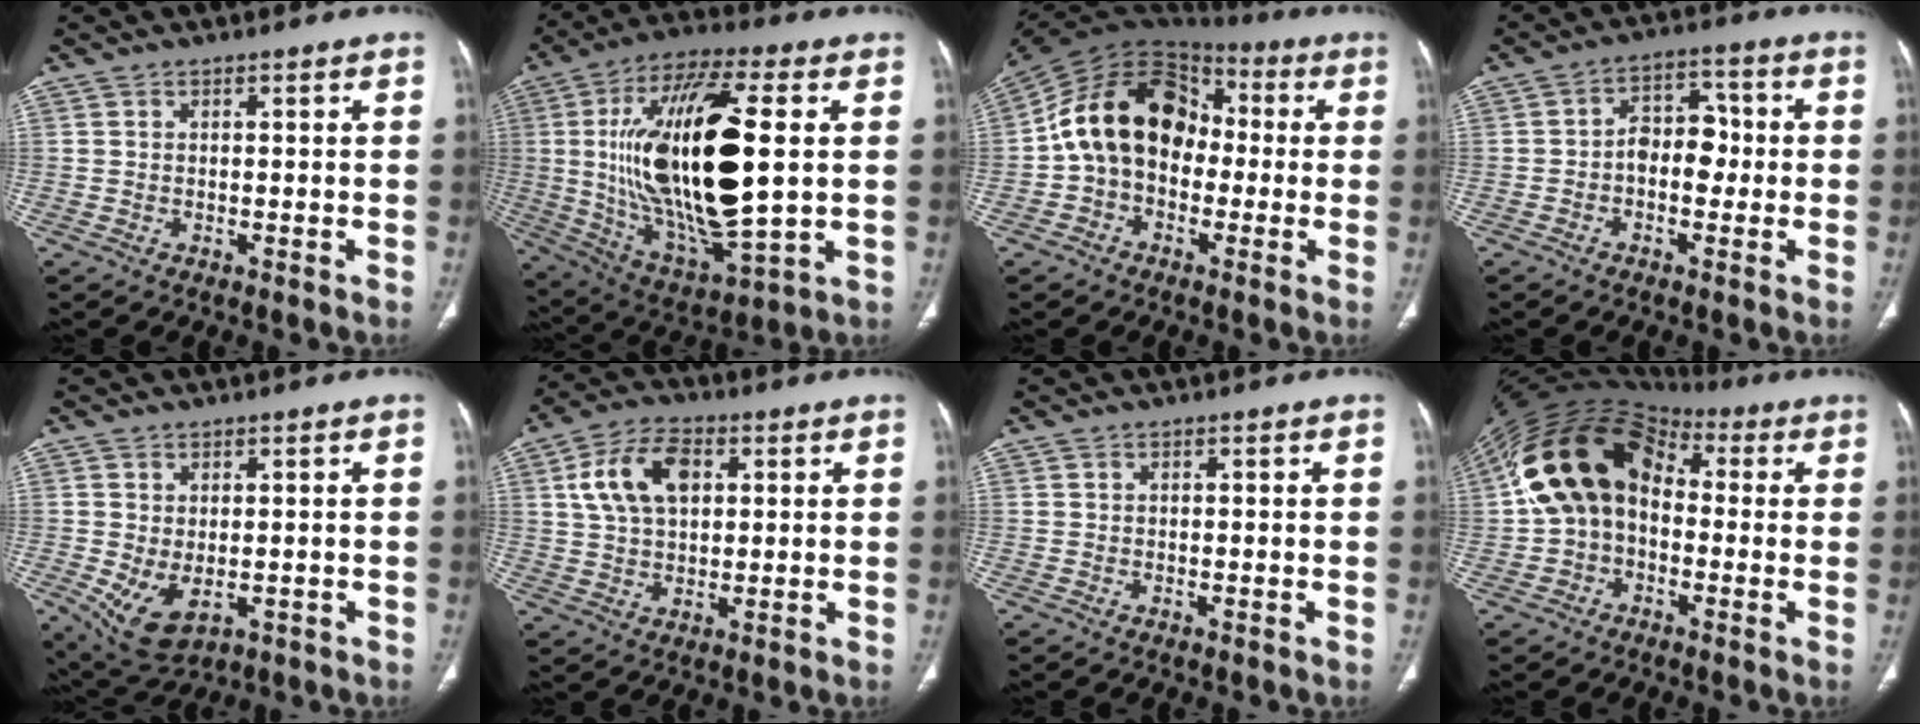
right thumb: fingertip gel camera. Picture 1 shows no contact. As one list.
[{"total": 28.4, "force": [2.6, 9.9, 26.5], "torque": [-0.503, -0.010, 0.051]}, {"total": 17.3, "force": [-0.5, 12.8, 11.7], "torque": [-0.175, 0.047, -0.023]}, {"total": 7.3, "force": [-0.9, 5.0, 5.2], "torque": [-0.048, 0.027, -0.024]}, {"total": 7.5, "force": [-1.5, 4.6, 5.7], "torque": [-0.102, -0.007, -0.004]}, {"total": 11.4, "force": [3.3, 7.1, 8.3], "torque": [-0.145, 0.008, 0.058]}, {"total": 0.0}, {"total": 17.0, "force": [1.0, 12.3, 11.7], "torque": [-0.204, 0.051, 0.006]}]